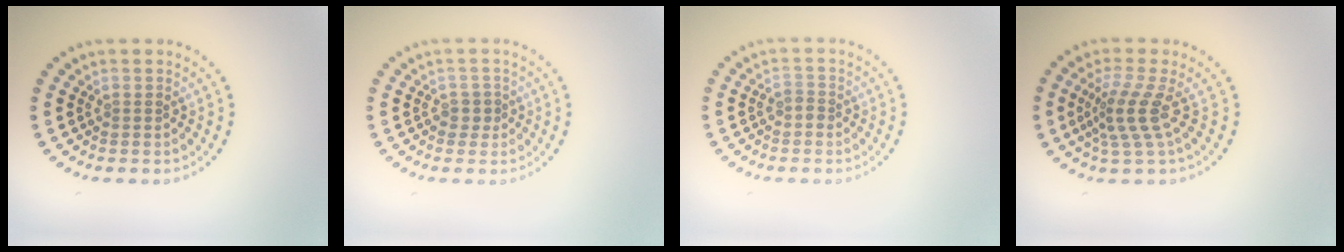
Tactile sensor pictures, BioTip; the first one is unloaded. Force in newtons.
{"total": 0.9, "press": 0.7, "slide": 0.6}
{"total": 1.0, "press": 0.9, "slide": 0.5}
{"total": 3.4, "press": 2.4, "slide": 2.4}